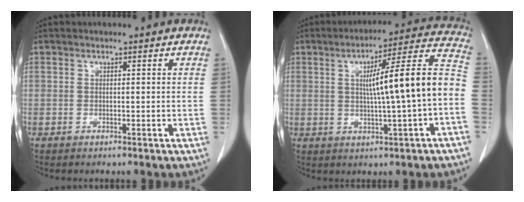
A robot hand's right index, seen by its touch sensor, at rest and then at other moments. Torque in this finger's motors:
{"motor_torque": [0.77, 0.28, 0.33, 0.13]}